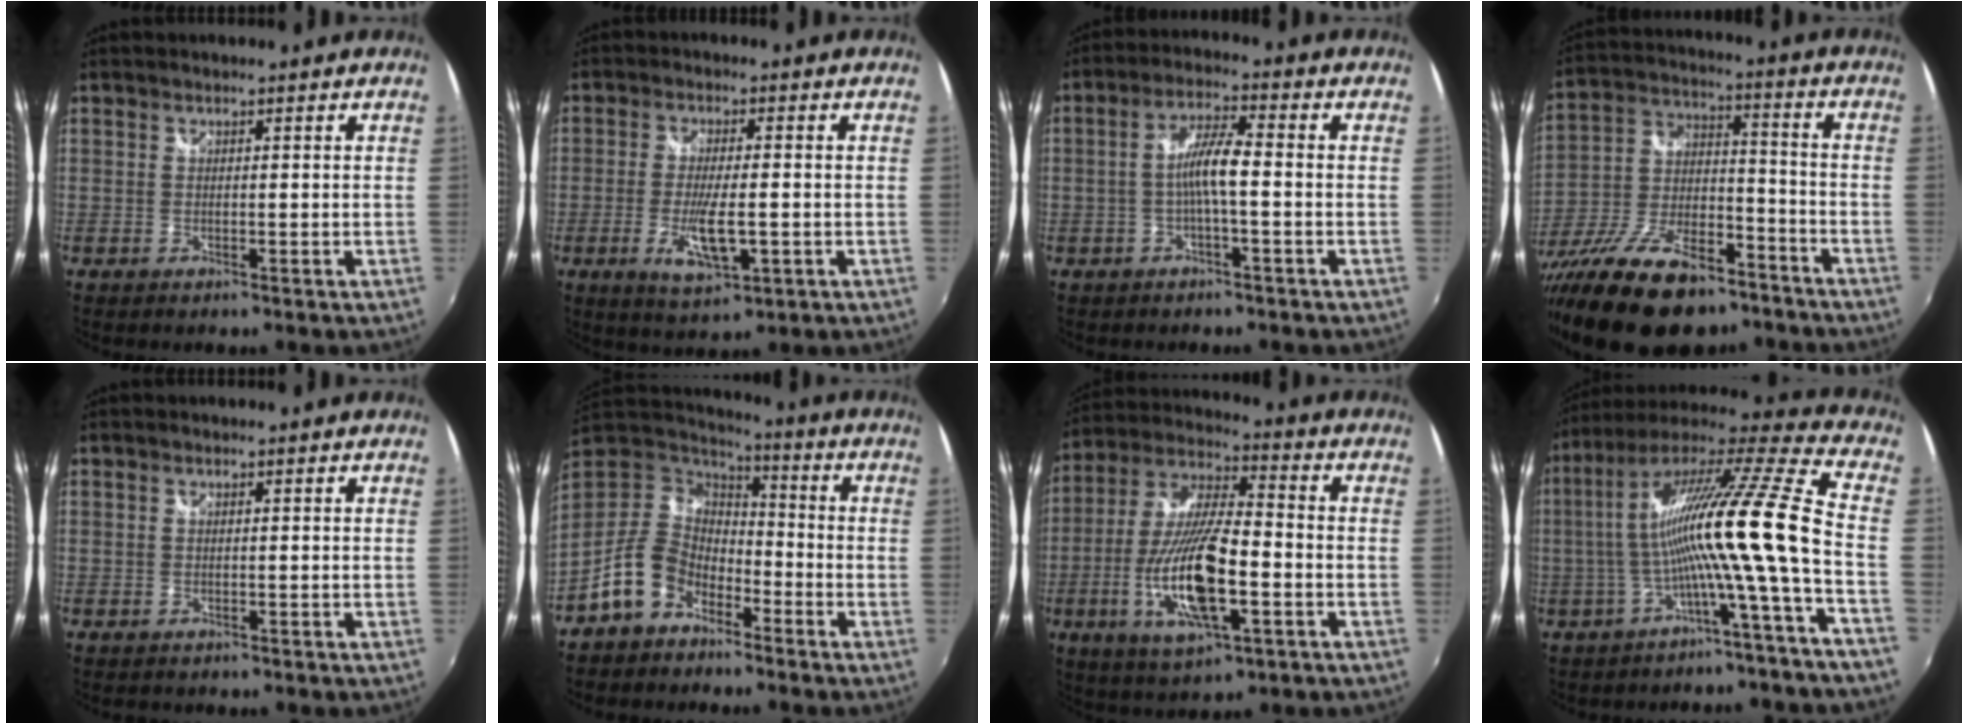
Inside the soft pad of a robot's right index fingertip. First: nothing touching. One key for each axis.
{"total": 7.9, "fx": -2.4, "fy": 2.1, "fz": 7.2, "tx": -0.140, "ty": -0.018, "tz": -0.038}
{"total": 5.7, "fx": -1.3, "fy": 0.4, "fz": 5.5, "tx": -0.111, "ty": 0.009, "tz": -0.022}
{"total": 25.1, "fx": -17.3, "fy": 10.3, "fz": 15.1, "tx": -0.295, "ty": -0.030, "tz": -0.275}
{"total": 0.6, "fx": -0.2, "fy": 0.5, "fz": 0.0, "tx": 0.000, "ty": 0.000, "tz": -0.001}
{"total": 12.4, "fx": -7.3, "fy": 8.4, "fz": 5.6, "tx": -0.129, "ty": 0.023, "tz": -0.132}
{"total": 17.9, "fx": -5.5, "fy": 5.4, "fz": 16.1, "tx": -0.332, "ty": -0.017, "tz": -0.100}
{"total": 16.5, "fx": -2.9, "fy": -1.4, "fz": 16.2, "tx": -0.266, "ty": -0.005, "tz": -0.058}